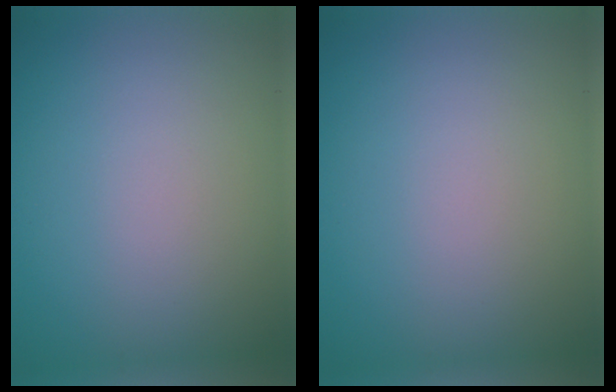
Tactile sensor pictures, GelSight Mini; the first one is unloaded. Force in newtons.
{"total": 0.0}